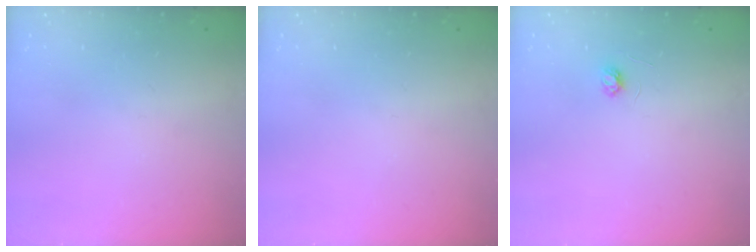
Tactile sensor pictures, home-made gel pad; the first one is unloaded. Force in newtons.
{"total": 0.0}
{"total": 3.1, "press": 3.1, "slide": 0.3}